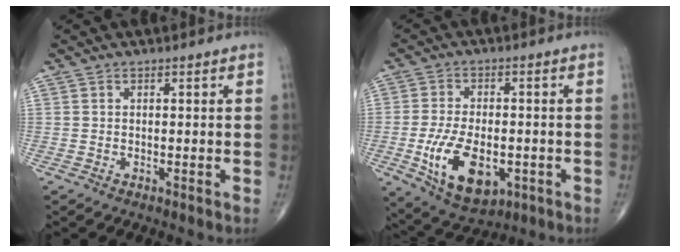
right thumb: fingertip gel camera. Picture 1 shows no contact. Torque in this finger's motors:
{"motor_torque": [0.14, 0.68, 0.70, 0.40, 0.11]}